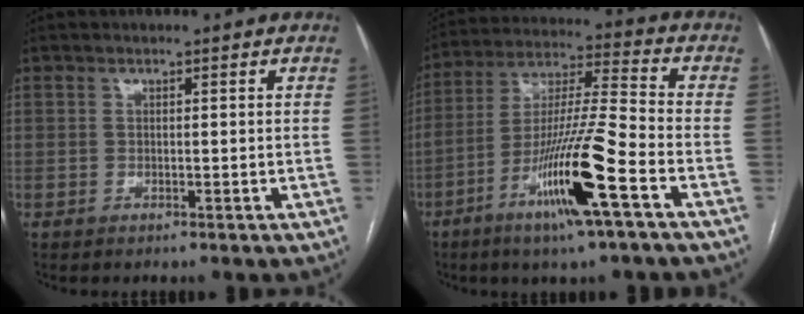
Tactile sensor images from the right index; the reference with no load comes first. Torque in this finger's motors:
{"motor_torque": [1.97, -0.17, 1.05, 0.21]}